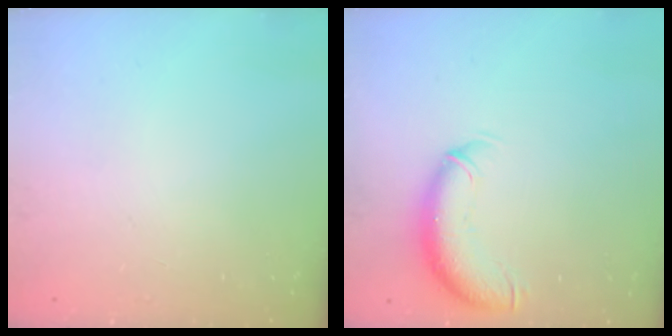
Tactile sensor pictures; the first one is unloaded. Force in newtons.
{"total": 10.9, "press": 10.6, "slide": 2.3}